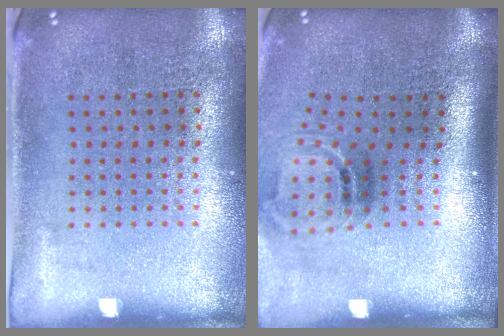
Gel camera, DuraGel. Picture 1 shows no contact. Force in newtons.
{"total": 1.8, "press": 1.1, "slide": 1.4}